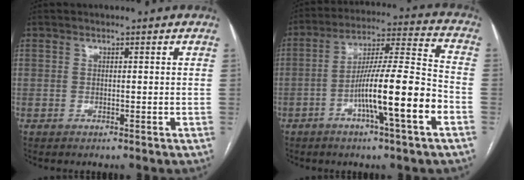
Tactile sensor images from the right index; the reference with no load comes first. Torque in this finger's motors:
{"motor_torque": [1.64, -0.50, 1.05, 0.21]}